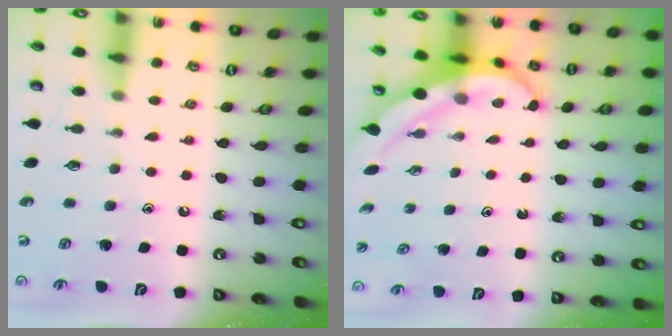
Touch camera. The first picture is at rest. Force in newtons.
{"total": 4.5, "press": 4.4, "slide": 0.5}